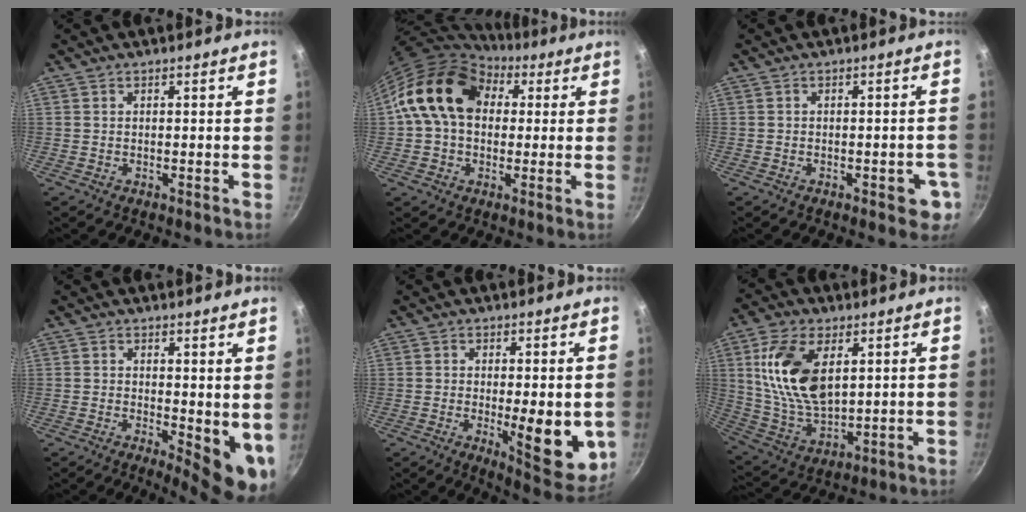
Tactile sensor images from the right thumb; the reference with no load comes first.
{"total": 15.5, "force": [4.0, 11.4, 9.7], "torque": [-0.133, 0.019, 0.054]}
{"total": 4.7, "force": [-1.8, 2.4, 3.6], "torque": [-0.021, 0.014, -0.019]}
{"total": 8.4, "force": [0.3, 3.7, 7.6], "torque": [-0.077, -0.015, 0.008]}
{"total": 12.1, "force": [-1.5, 4.2, 11.2], "torque": [-0.122, -0.017, -0.009]}
{"total": 16.0, "force": [4.7, 8.8, 12.5], "torque": [-0.226, -0.020, 0.100]}